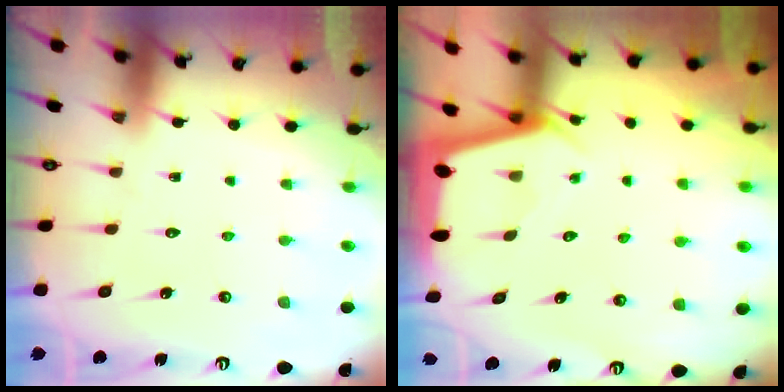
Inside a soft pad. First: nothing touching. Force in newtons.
{"total": 2.5, "press": 2.5, "slide": 0.3}